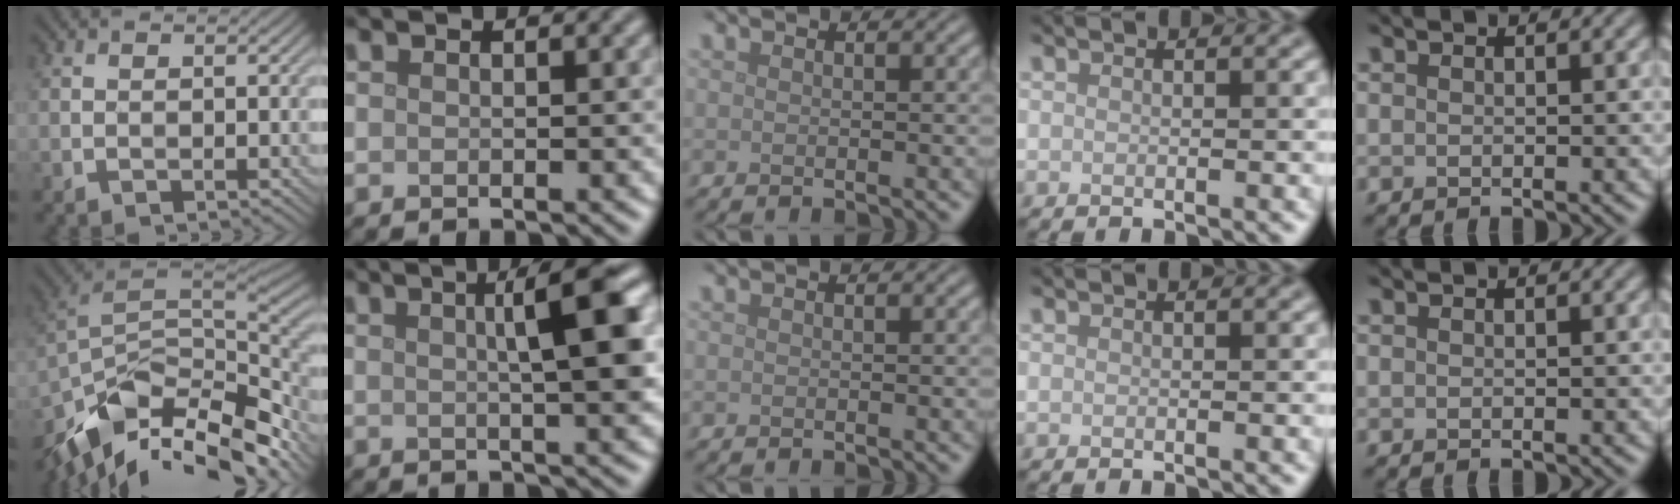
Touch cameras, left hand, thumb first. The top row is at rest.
{"thumb": {"total": 14.5, "force": [-8.2, 7.3, 9.5], "torque": [-0.208, -0.010, -0.143]}, "index": {"total": 6.1, "force": [1.4, 1.1, 5.9], "torque": [-0.067, 0.014, 0.018]}}